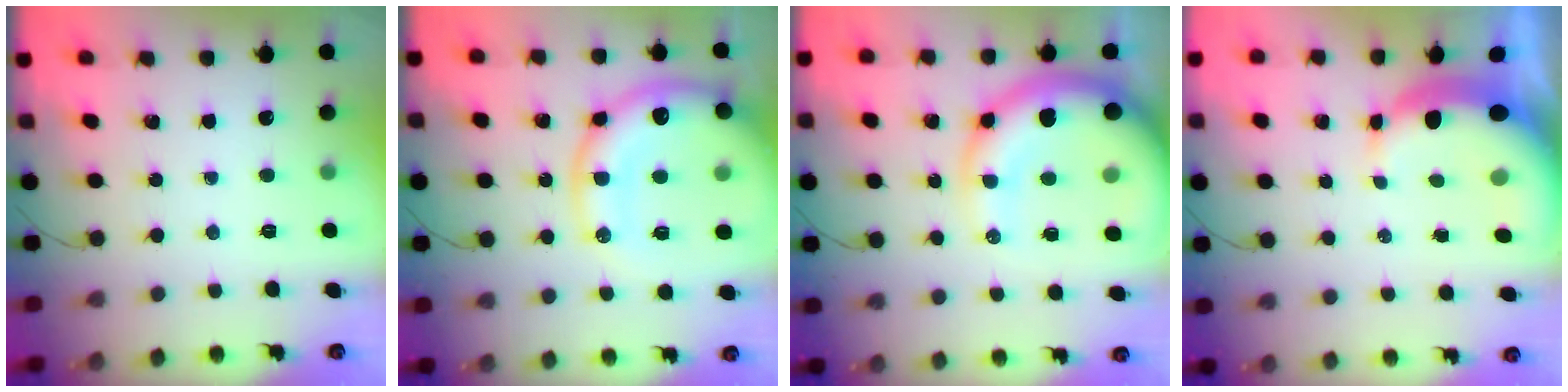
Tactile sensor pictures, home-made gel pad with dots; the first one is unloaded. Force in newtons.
{"total": 22.7, "press": 22.1, "slide": 4.8}
{"total": 21.8, "press": 21.2, "slide": 5.2}
{"total": 8.8, "press": 8.6, "slide": 1.7}